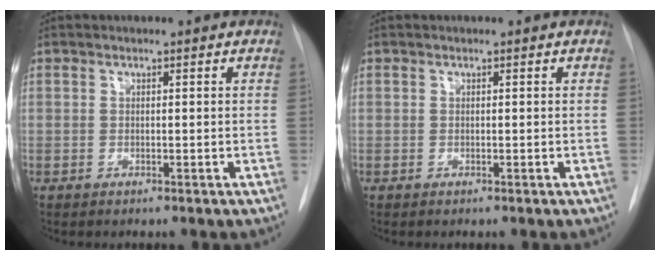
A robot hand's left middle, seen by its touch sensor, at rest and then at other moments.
{"total": 0.0}